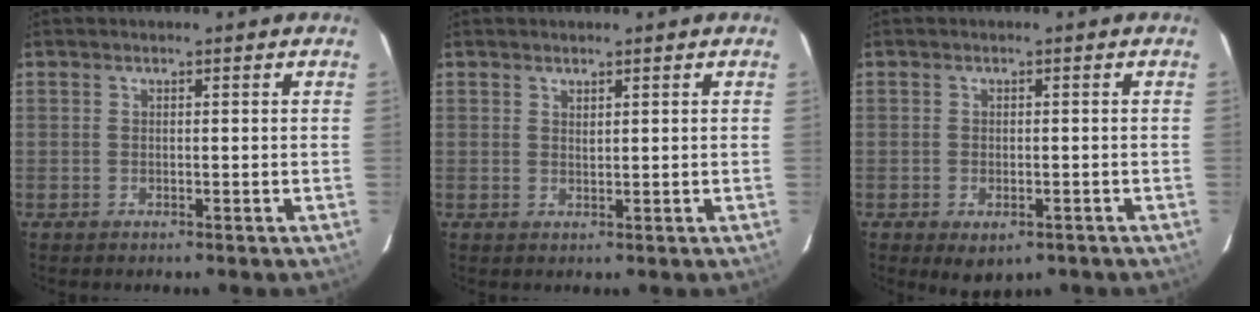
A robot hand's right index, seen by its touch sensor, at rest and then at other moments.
{"total": 0.9, "force": [0.8, 0.3, 0.4], "torque": [-0.006, 0.001, 0.015]}
{"total": 4.6, "force": [-2.3, 2.8, 2.9], "torque": [-0.055, -0.016, -0.029]}